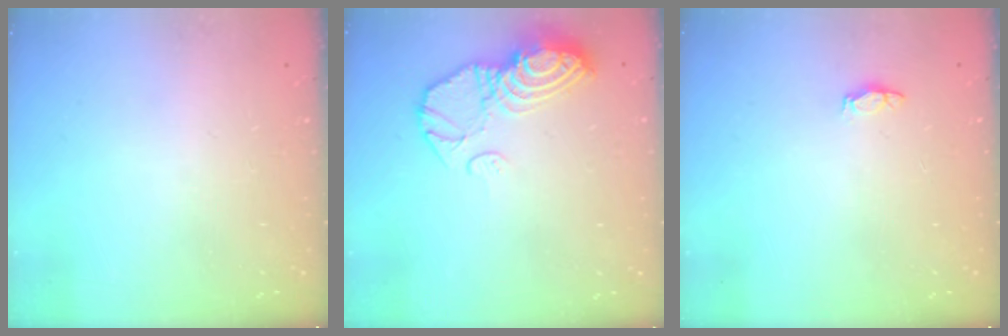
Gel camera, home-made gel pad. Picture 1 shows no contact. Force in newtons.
{"total": 12.2, "press": 12.1, "slide": 1.4}
{"total": 3.2, "press": 2.9, "slide": 1.5}